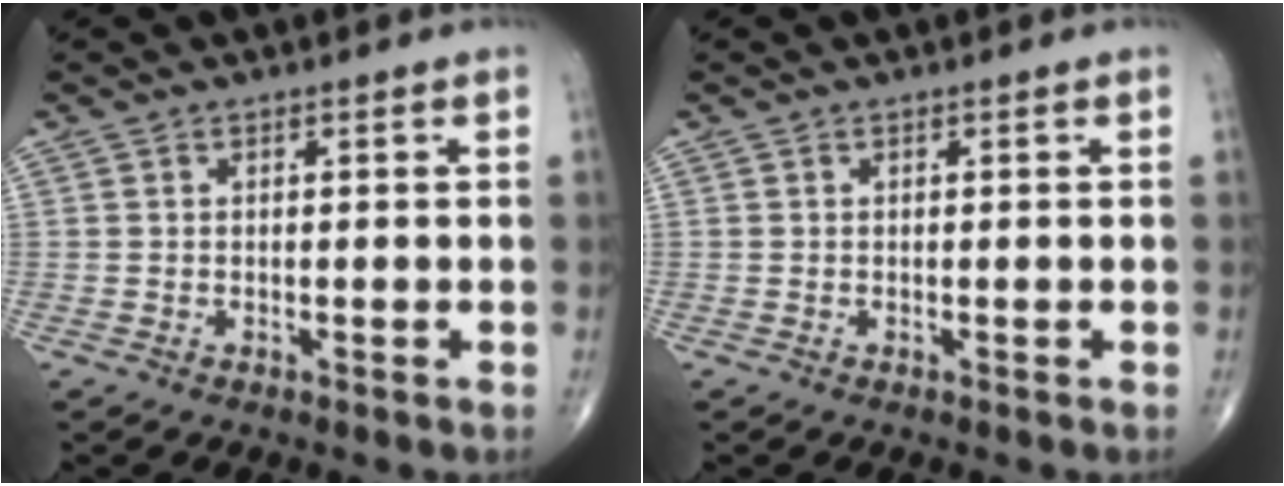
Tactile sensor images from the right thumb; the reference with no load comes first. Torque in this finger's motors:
{"motor_torque": [0.00, 0.00, 0.00, 0.00, 0.02]}